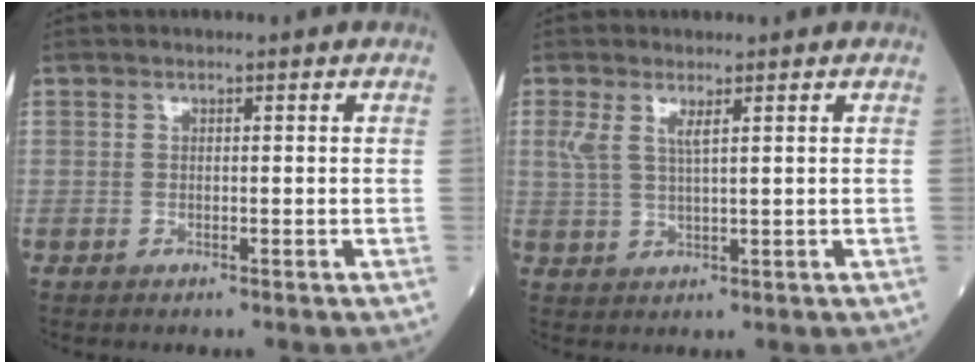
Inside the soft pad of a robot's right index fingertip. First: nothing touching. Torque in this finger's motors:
{"motor_torque": [0.00, 0.04, 0.05, 0.07]}